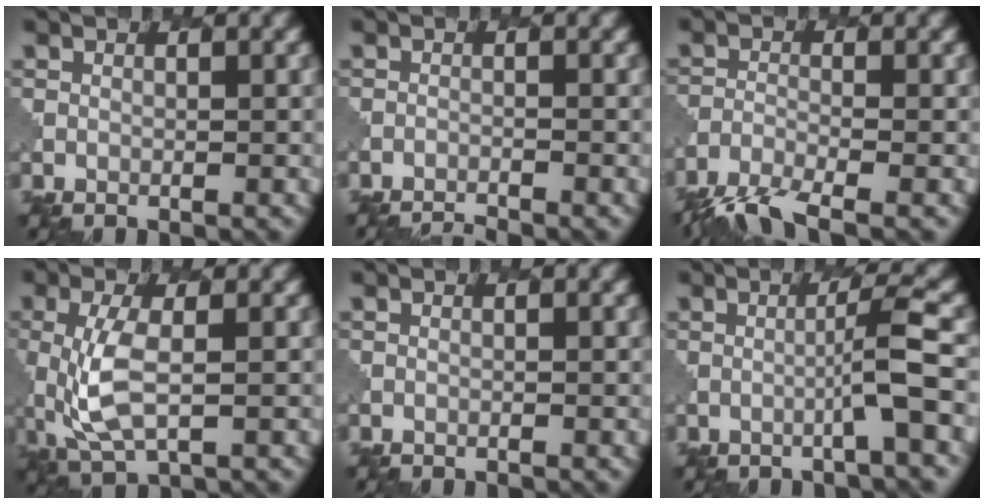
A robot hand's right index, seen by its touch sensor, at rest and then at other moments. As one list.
[{"total": 2.3, "force": [-2.3, 0.2, 0.4], "torque": [-0.005, -0.008, -0.040]}, {"total": 5.1, "force": [-4.3, 0.9, 2.5], "torque": [-0.051, -0.012, -0.085]}, {"total": 4.5, "force": [0.0, 1.8, 4.1], "torque": [-0.104, -0.010, 0.002]}, {"total": 0.8, "force": [-0.8, 0.2, 0.1], "torque": [0.010, 0.000, -0.013]}, {"total": 3.1, "force": [-0.6, -0.3, 3.0], "torque": [-0.047, 0.015, -0.025]}]